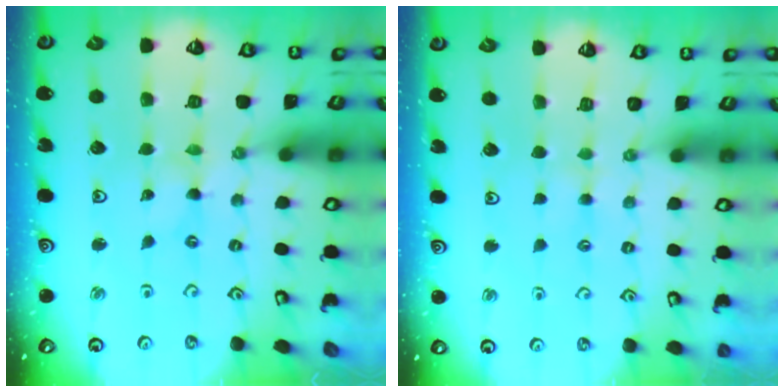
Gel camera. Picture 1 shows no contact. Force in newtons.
{"total": 1.9, "press": 1.9, "slide": 0.4}